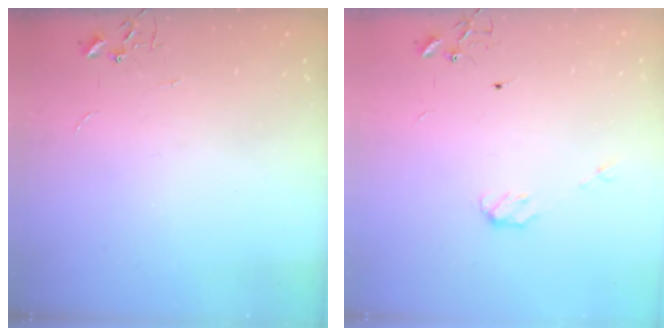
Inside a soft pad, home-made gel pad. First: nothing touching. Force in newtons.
{"total": 3.8, "press": 3.7, "slide": 0.6}